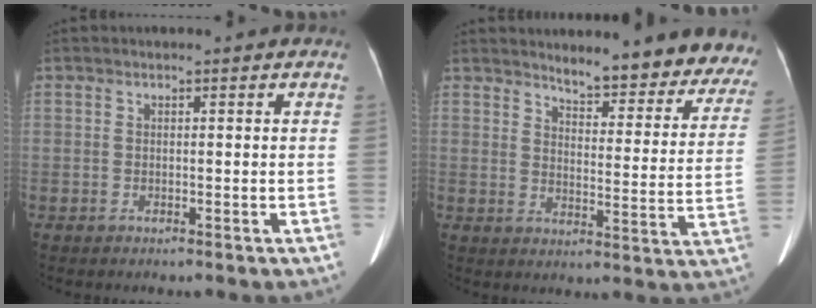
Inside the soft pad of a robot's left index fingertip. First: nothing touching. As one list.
[{"total": 16.1, "force": [15.0, 3.4, 4.9], "torque": [-0.024, -0.056, 0.165]}]